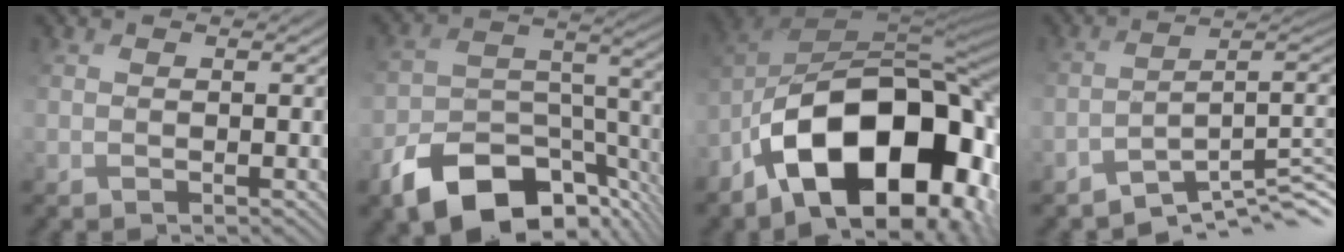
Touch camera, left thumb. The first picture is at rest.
{"total": 13.1, "force": [-8.8, 7.1, 6.7], "torque": [-0.122, -0.020, -0.150]}
{"total": 19.1, "force": [-8.5, 10.3, 13.6], "torque": [-0.231, -0.032, -0.130]}
{"total": 8.1, "force": [-5.7, 1.9, 5.4], "torque": [-0.071, -0.001, -0.091]}